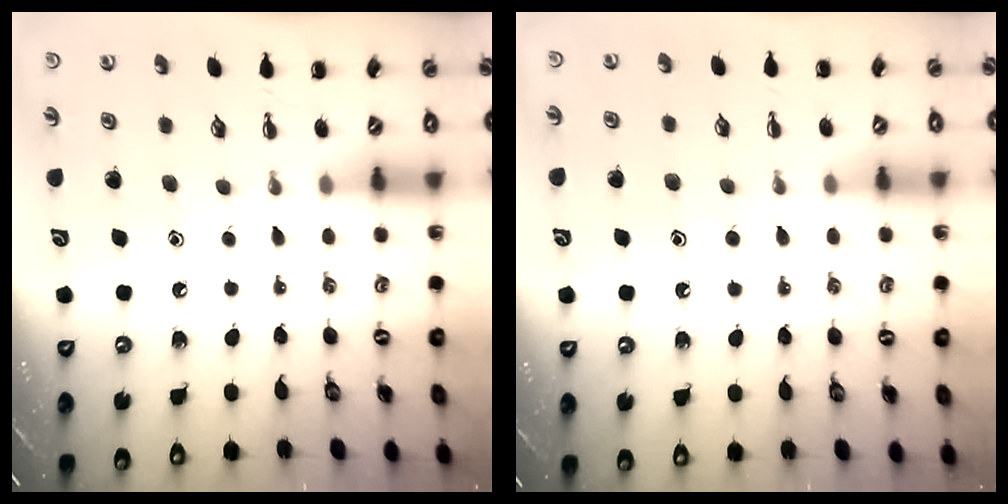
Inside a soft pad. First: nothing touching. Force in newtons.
{"total": 6.7, "press": 6.6, "slide": 1.0}